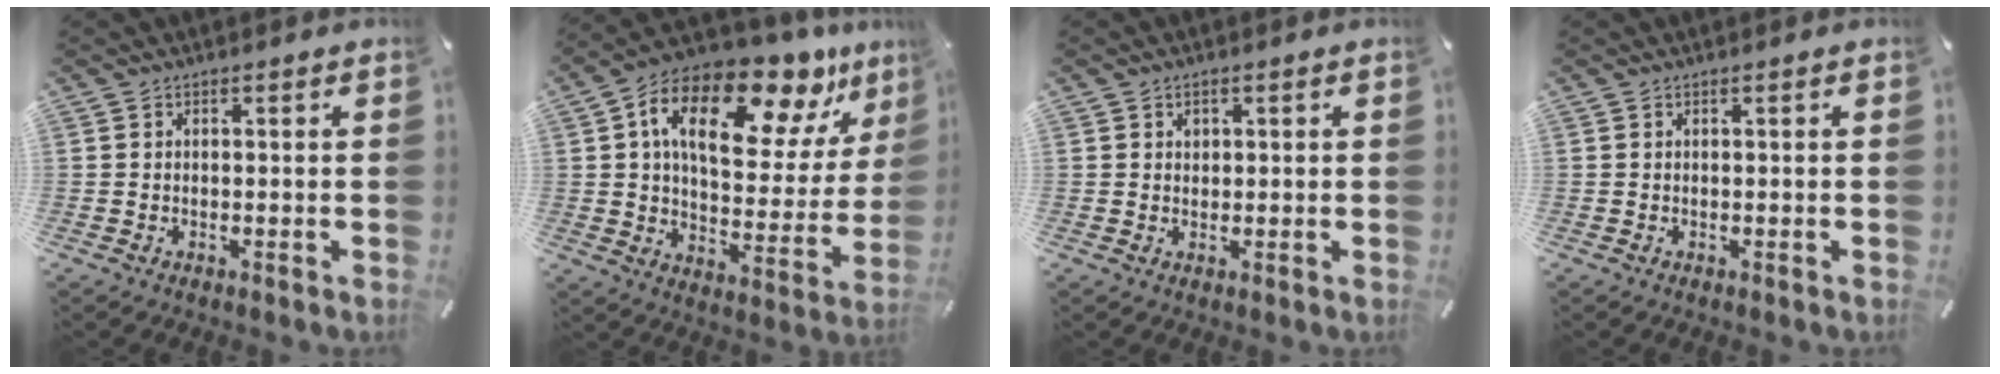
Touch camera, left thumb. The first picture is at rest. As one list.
[{"total": 21.0, "force": [12.3, 10.3, 13.5], "torque": [-0.217, -0.072, 0.206]}, {"total": 1.4, "force": [0.4, 1.3, 0.3], "torque": [0.008, -0.002, 0.003]}, {"total": 0.0}]